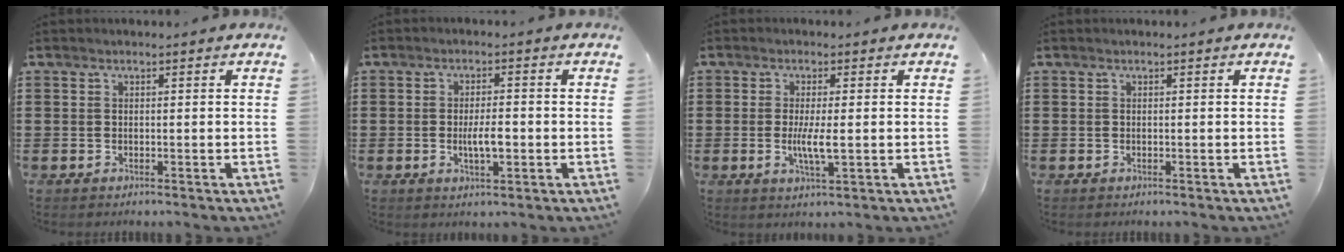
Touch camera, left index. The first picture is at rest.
{"total": 4.0, "force": [-0.7, 1.4, 3.7], "torque": [-0.066, 0.002, -0.012]}
{"total": 4.4, "force": [-0.4, 0.7, 4.3], "torque": [-0.081, -0.006, -0.010]}
{"total": 0.0}